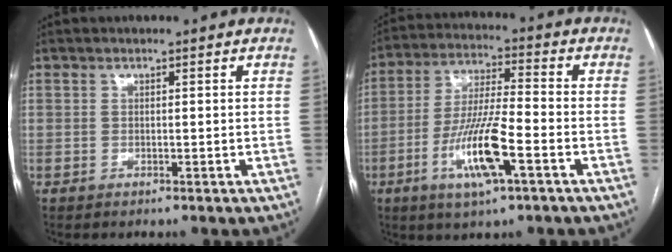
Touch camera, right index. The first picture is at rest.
{"total": 12.0, "force": [-4.7, 1.6, 10.9], "torque": [-0.217, -0.009, -0.084]}